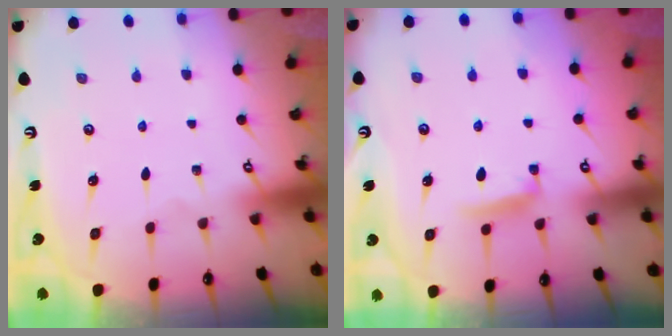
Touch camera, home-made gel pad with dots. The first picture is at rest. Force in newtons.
{"total": 5.7, "press": 5.6, "slide": 0.6}